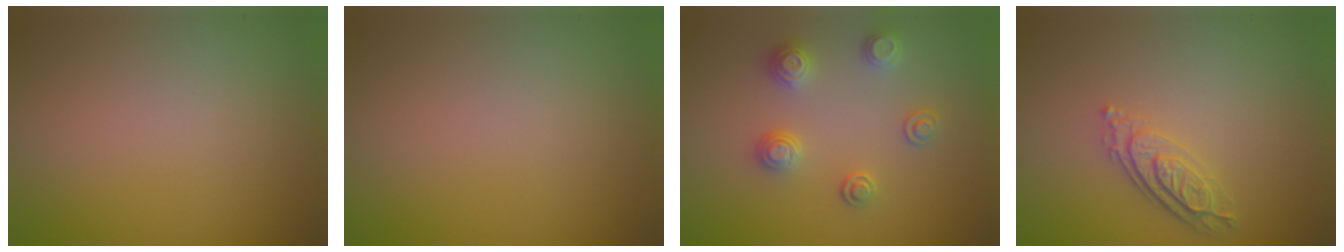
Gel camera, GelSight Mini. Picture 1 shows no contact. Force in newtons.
{"total": 0.0}
{"total": 2.6, "press": 2.6, "slide": 0.2}
{"total": 3.1, "press": 2.5, "slide": 1.8}